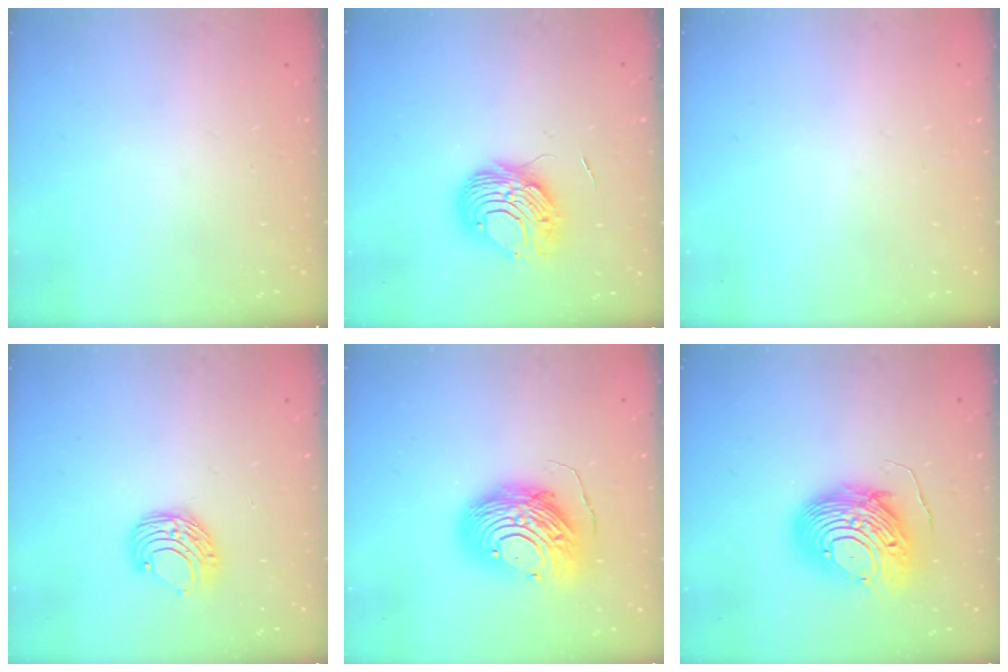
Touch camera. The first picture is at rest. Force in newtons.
{"total": 8.7, "press": 8.7, "slide": 0.8}
{"total": 0.0}
{"total": 8.1, "press": 8.1, "slide": 0.4}
{"total": 13.7, "press": 13.6, "slide": 1.3}
{"total": 13.5, "press": 13.4, "slide": 0.8}